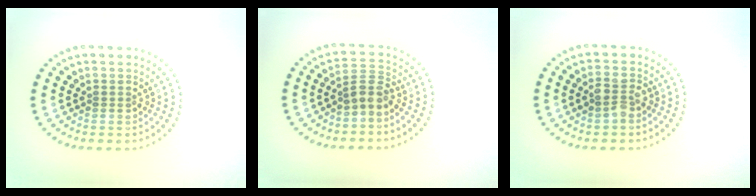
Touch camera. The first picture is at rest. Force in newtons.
{"total": 2.3, "press": 1.9, "slide": 1.3}
{"total": 2.1, "press": 2.0, "slide": 0.3}